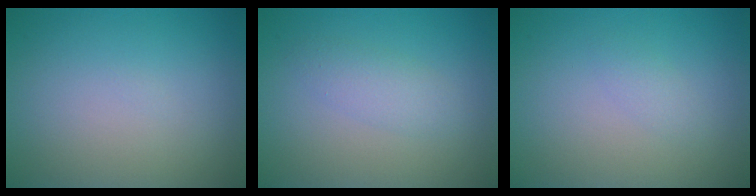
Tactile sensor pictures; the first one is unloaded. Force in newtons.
{"total": 2.0, "press": 2.0, "slide": 0.1}
{"total": 1.0, "press": 1.0, "slide": 0.0}